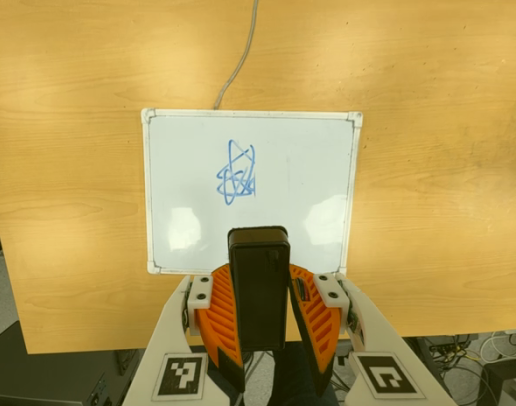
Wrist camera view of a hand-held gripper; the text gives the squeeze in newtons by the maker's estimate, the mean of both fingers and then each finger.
{"total": 7.9, "left": 7.5, "right": 8.2}